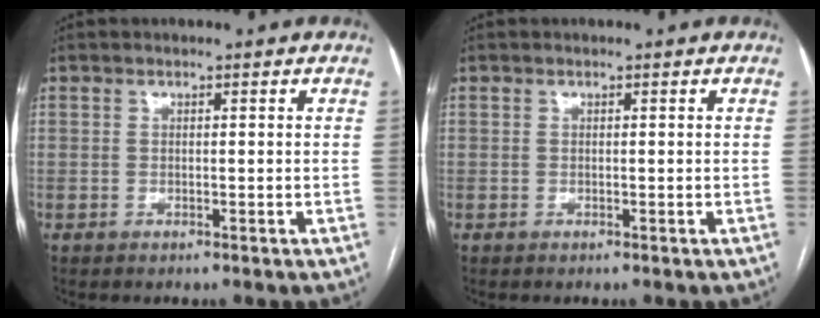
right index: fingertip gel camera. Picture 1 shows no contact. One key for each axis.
{"total": 0.0}